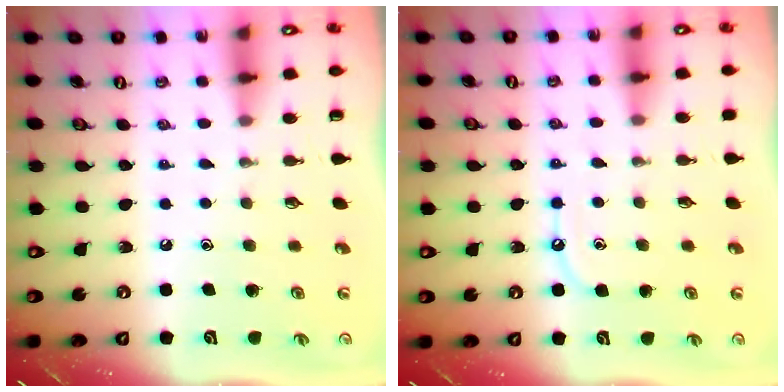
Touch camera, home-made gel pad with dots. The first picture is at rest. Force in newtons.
{"total": 6.9, "press": 6.9, "slide": 0.8}